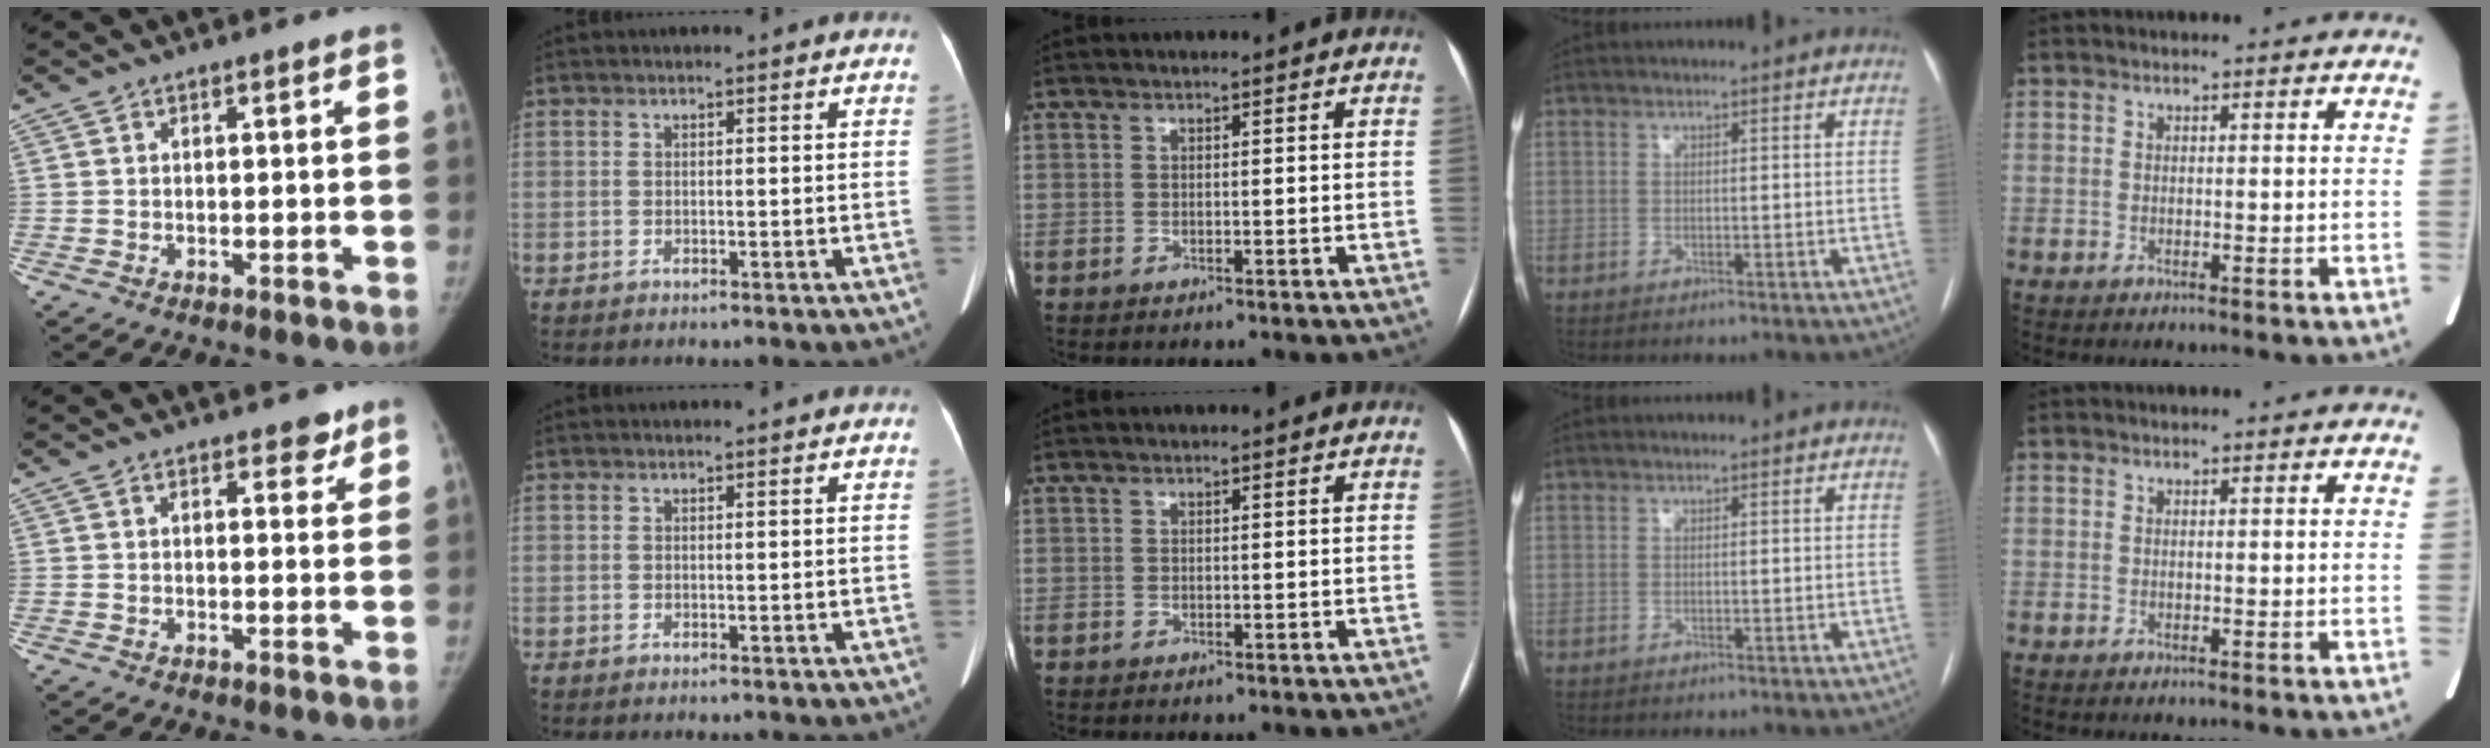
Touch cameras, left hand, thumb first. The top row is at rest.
{"thumb": {"total": 2.8, "force": [1.9, 1.5, 1.3], "torque": [0.010, -0.011, 0.019]}, "index": {"total": 0.6, "force": [0.6, 0.1, 0.1], "torque": [-0.007, 0.005, 0.007]}}